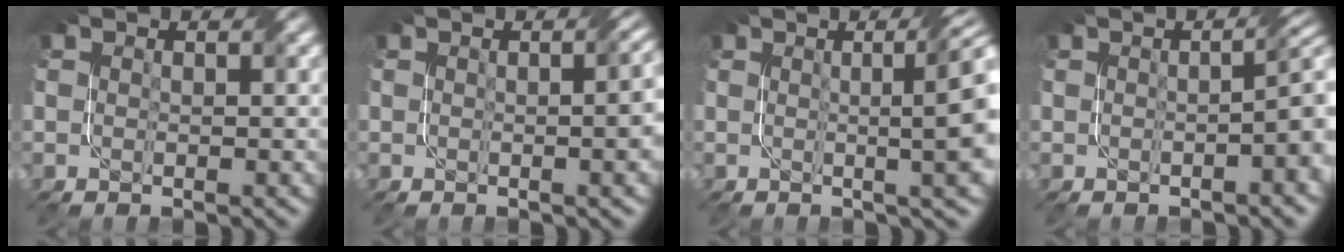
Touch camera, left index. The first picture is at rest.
{"total": 3.9, "force": [0.0, 1.4, 3.6], "torque": [-0.023, 0.012, 0.001]}
{"total": 8.5, "force": [1.3, 2.8, 7.9], "torque": [-0.049, 0.027, 0.002]}
{"total": 4.7, "force": [-0.4, 1.5, 4.4], "torque": [-0.029, 0.014, -0.004]}